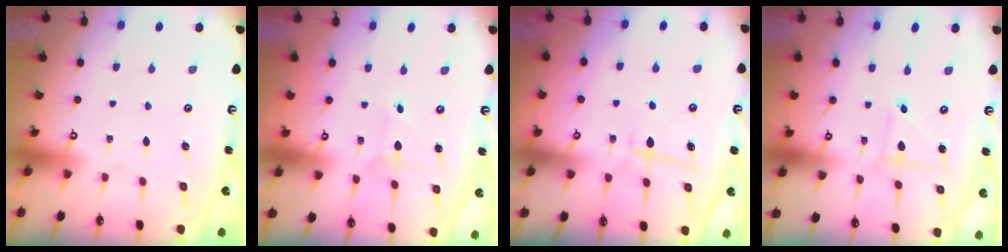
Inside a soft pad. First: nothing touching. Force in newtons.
{"total": 2.9, "press": 2.9, "slide": 0.3}
{"total": 5.9, "press": 5.8, "slide": 1.0}
{"total": 1.8, "press": 1.8, "slide": 0.2}